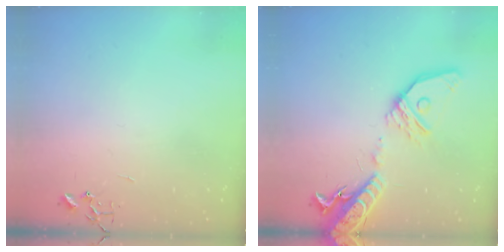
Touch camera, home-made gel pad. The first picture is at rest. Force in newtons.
{"total": 19.6, "press": 19.2, "slide": 4.0}